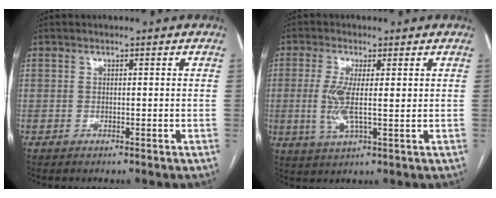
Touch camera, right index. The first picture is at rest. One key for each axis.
{"total": 5.8, "fx": 0.2, "fy": 1.3, "fz": 5.6, "tx": -0.128, "ty": -0.008, "tz": 0.005}